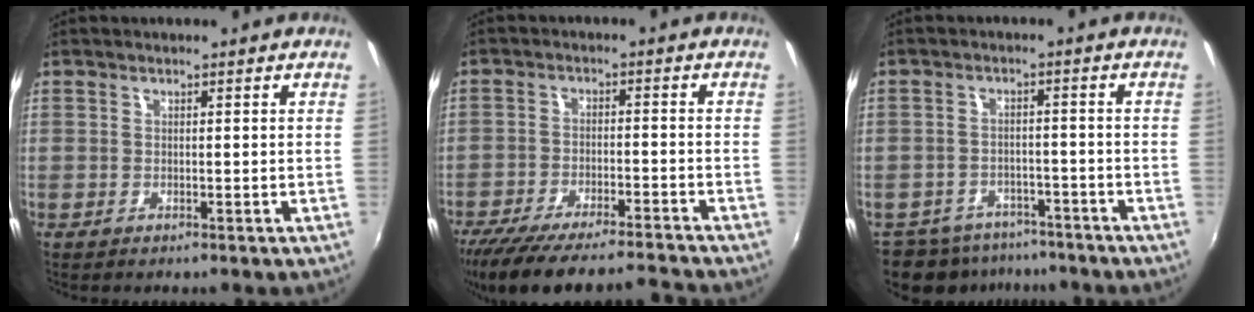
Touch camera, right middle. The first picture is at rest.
{"total": 16.5, "force": [-14.9, 1.4, 7.0], "torque": [-0.145, -0.022, -0.240]}
{"total": 12.1, "force": [-9.8, 6.2, 3.7], "torque": [-0.099, -0.005, -0.139]}